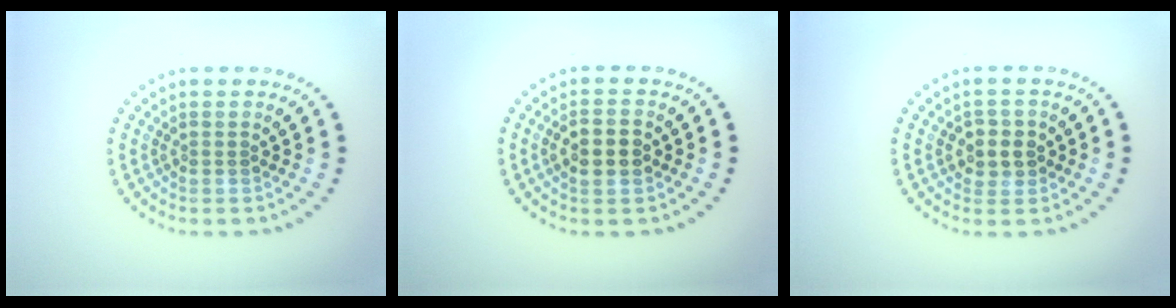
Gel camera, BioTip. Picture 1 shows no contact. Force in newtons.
{"total": 2.7, "press": 2.7, "slide": 0.2}
{"total": 2.2, "press": 2.0, "slide": 0.8}